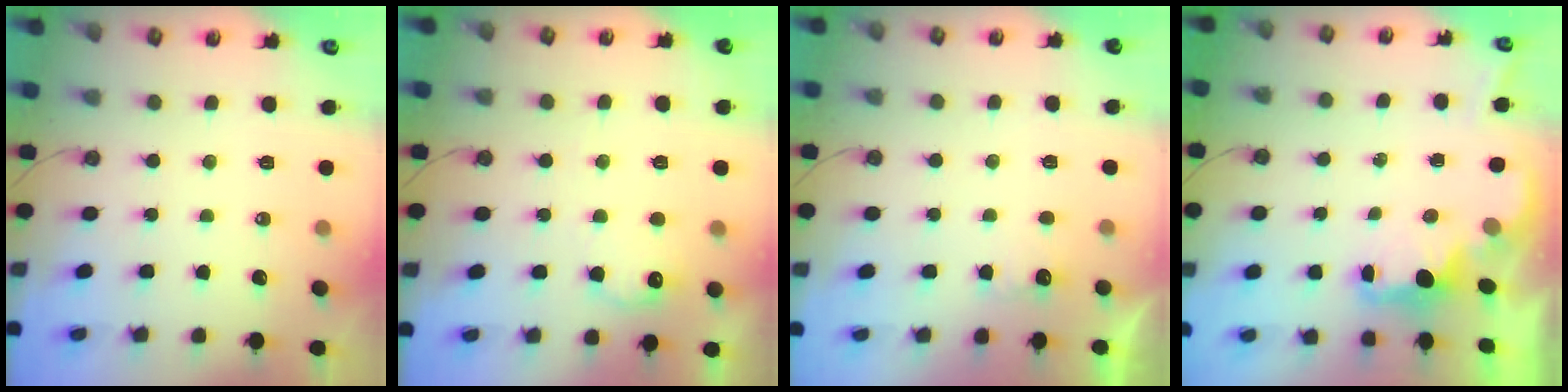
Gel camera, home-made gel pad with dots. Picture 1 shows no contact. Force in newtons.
{"total": 8.2, "press": 8.2, "slide": 0.6}
{"total": 3.2, "press": 3.1, "slide": 0.9}
{"total": 1.9, "press": 1.7, "slide": 0.7}